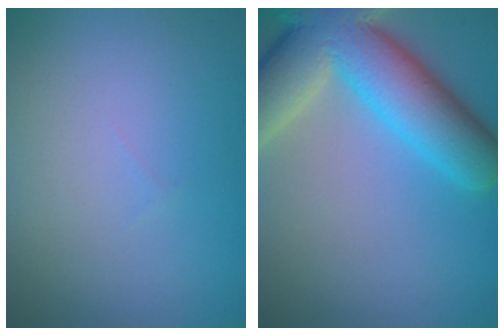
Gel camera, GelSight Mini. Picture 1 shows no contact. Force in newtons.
{"total": 12.0, "press": 12.0, "slide": 0.9}